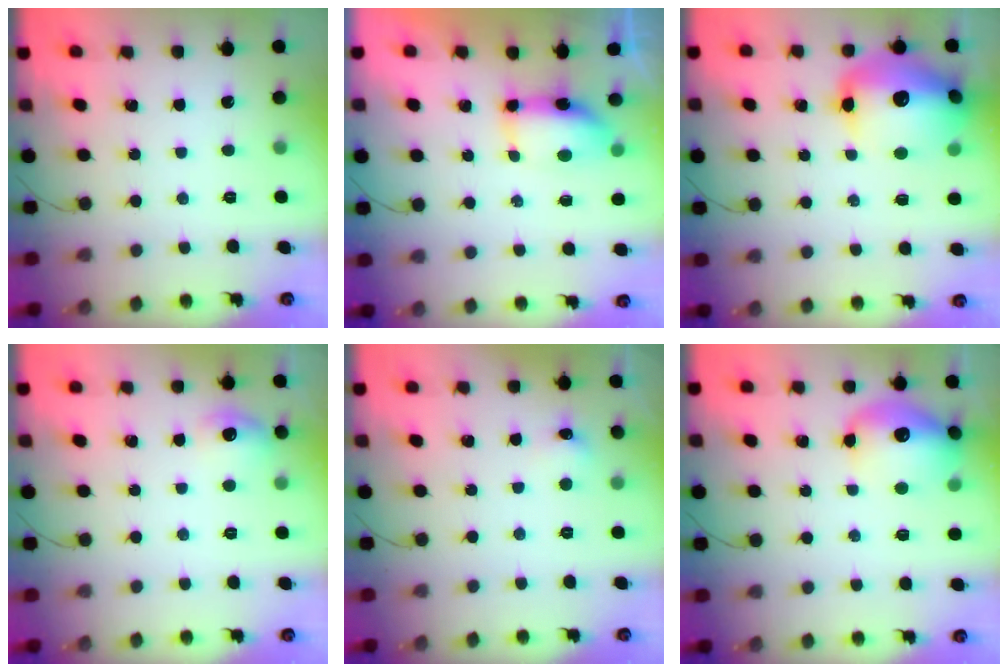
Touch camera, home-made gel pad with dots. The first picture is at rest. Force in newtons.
{"total": 10.4, "press": 8.1, "slide": 6.5}
{"total": 19.4, "press": 19.0, "slide": 3.8}
{"total": 8.1, "press": 7.9, "slide": 1.4}
{"total": 4.9, "press": 4.8, "slide": 1.3}
{"total": 14.4, "press": 14.2, "slide": 2.3}